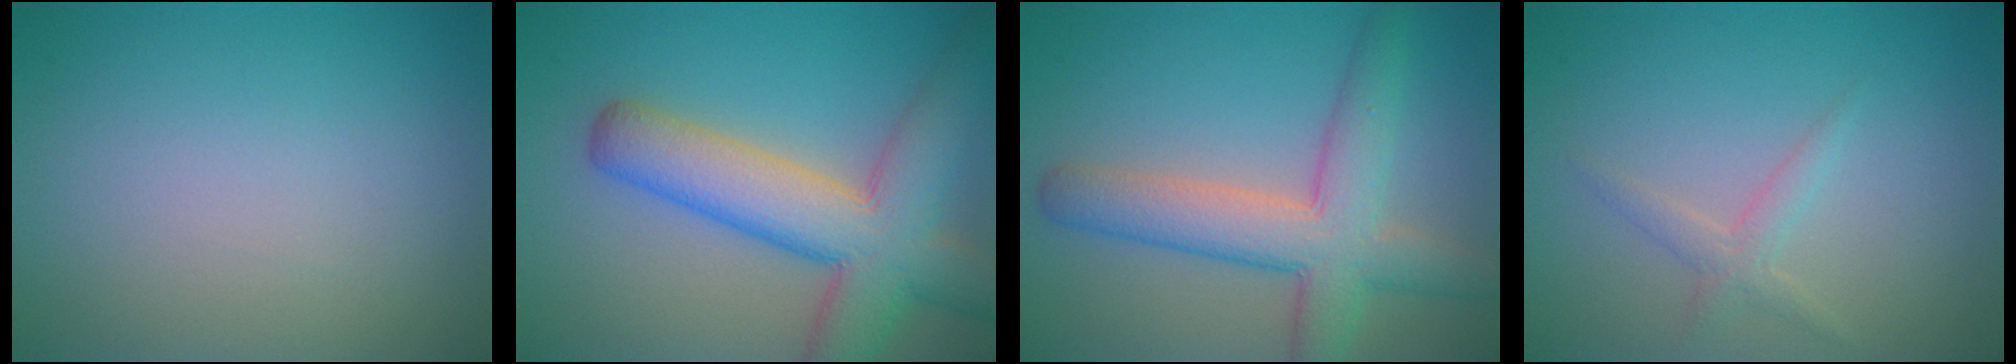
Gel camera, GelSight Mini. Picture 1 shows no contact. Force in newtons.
{"total": 9.0, "press": 9.0, "slide": 0.4}
{"total": 6.6, "press": 6.6, "slide": 0.3}
{"total": 1.5, "press": 1.5, "slide": 0.1}